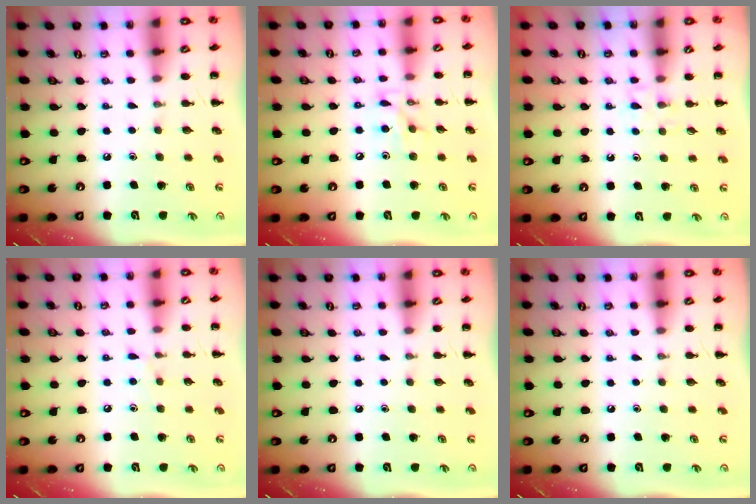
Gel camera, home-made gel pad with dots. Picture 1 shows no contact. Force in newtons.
{"total": 8.7, "press": 8.6, "slide": 0.6}
{"total": 3.9, "press": 3.7, "slide": 1.3}
{"total": 5.0, "press": 4.7, "slide": 1.9}
{"total": 0.0}
{"total": 0.0}